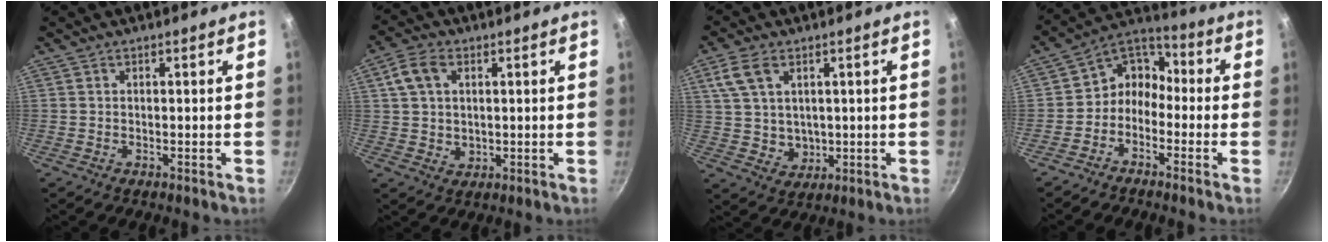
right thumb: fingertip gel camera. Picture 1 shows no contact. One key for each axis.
{"total": 7.3, "fx": 2.2, "fy": 5.0, "fz": 4.7, "tx": -0.085, "ty": 0.000, "tz": 0.038}
{"total": 8.9, "fx": 3.1, "fy": 6.3, "fz": 5.4, "tx": -0.088, "ty": -0.011, "tz": 0.069}
{"total": 7.7, "fx": -2.8, "fy": 6.2, "fz": 3.7, "tx": -0.040, "ty": 0.058, "tz": -0.078}